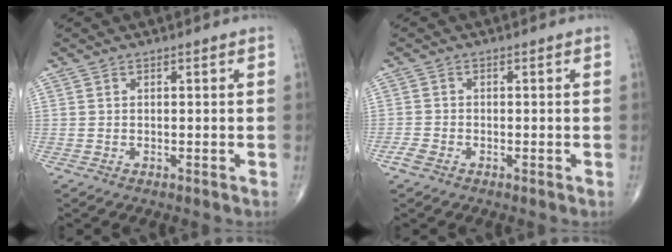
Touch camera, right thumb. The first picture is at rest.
{"total": 1.9, "force": [-1.2, 1.0, 1.2], "torque": [-0.032, -0.002, -0.026]}